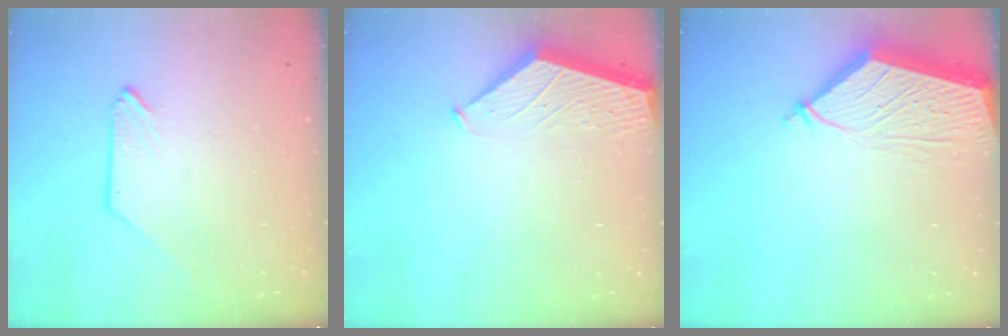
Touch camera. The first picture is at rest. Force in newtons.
{"total": 1.6, "press": 1.6, "slide": 0.2}
{"total": 5.2, "press": 5.2, "slide": 0.6}